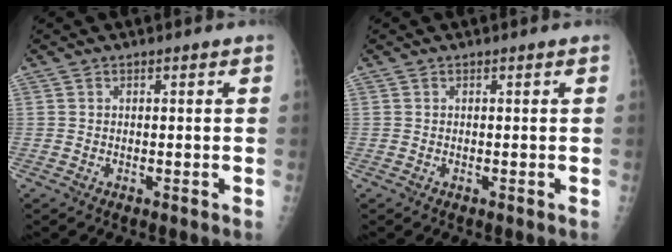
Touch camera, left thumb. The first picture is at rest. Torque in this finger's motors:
{"motor_torque": [0.07, 0.07, 0.00, 0.00, 0.00]}